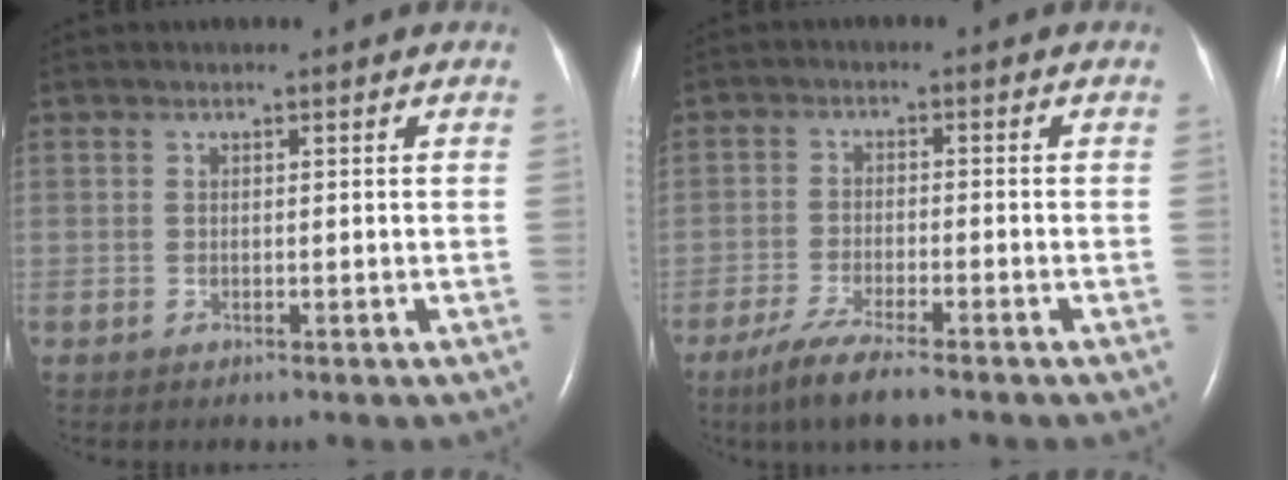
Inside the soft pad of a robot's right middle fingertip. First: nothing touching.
{"total": 6.5, "force": [-4.7, 0.6, 4.5], "torque": [-0.092, -0.017, -0.083]}